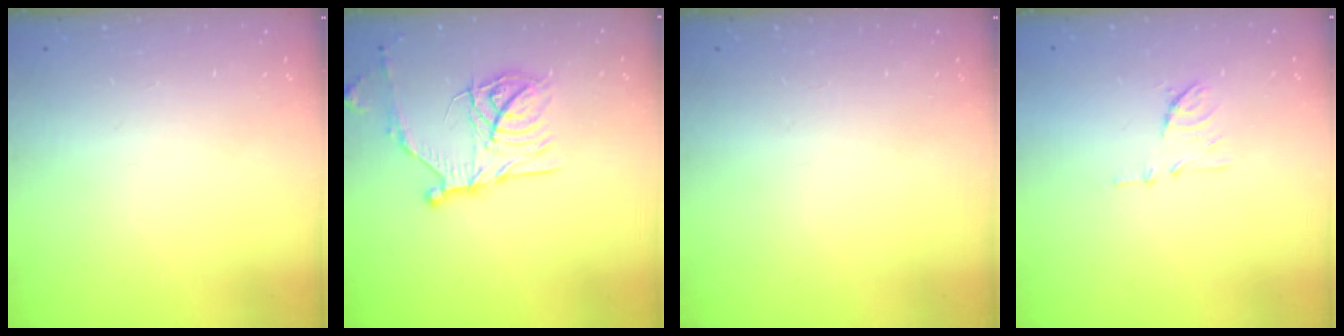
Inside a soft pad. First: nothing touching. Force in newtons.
{"total": 17.1, "press": 17.1, "slide": 1.1}
{"total": 0.0}
{"total": 7.5, "press": 7.5, "slide": 0.8}